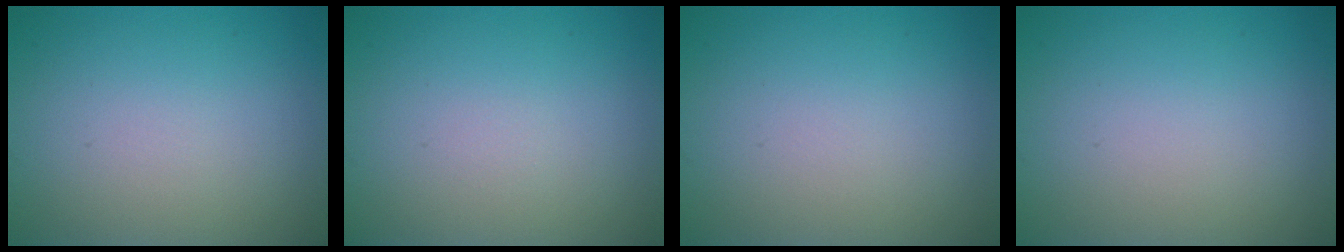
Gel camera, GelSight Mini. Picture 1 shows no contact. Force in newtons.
{"total": 0.0}
{"total": 0.0}
{"total": 0.0}